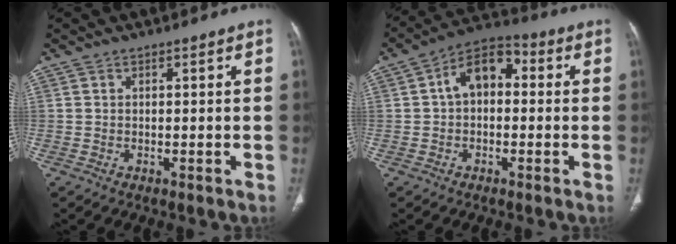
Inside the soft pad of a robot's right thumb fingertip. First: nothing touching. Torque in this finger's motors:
{"motor_torque": [0.62, 1.65, 1.04, -0.09, 0.08]}